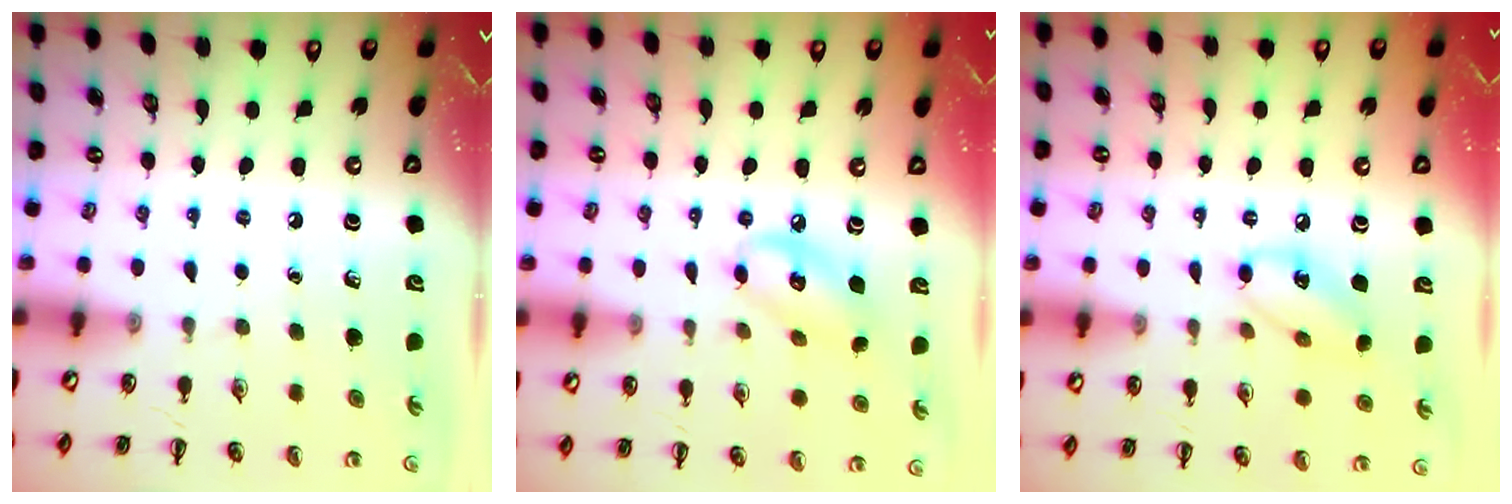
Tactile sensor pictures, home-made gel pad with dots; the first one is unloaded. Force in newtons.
{"total": 8.6, "press": 8.5, "slide": 1.3}
{"total": 9.6, "press": 9.6, "slide": 0.7}